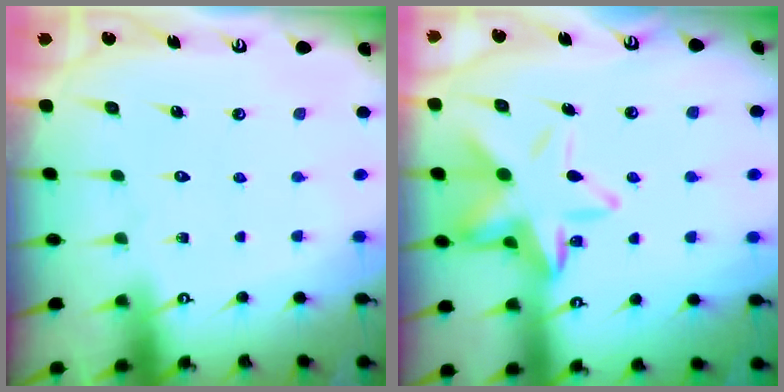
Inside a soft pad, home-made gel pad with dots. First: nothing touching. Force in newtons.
{"total": 14.0, "press": 13.9, "slide": 1.3}